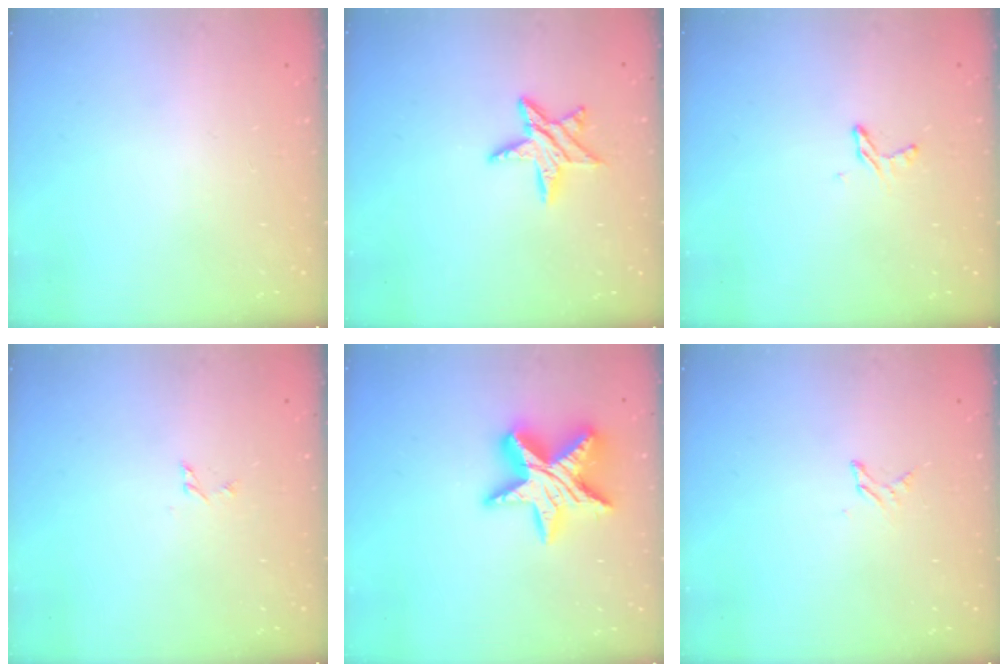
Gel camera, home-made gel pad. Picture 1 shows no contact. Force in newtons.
{"total": 9.7, "press": 9.7, "slide": 0.5}
{"total": 4.4, "press": 4.4, "slide": 0.4}
{"total": 3.4, "press": 3.4, "slide": 0.3}
{"total": 17.2, "press": 17.2, "slide": 1.2}
{"total": 2.9, "press": 2.9, "slide": 0.3}